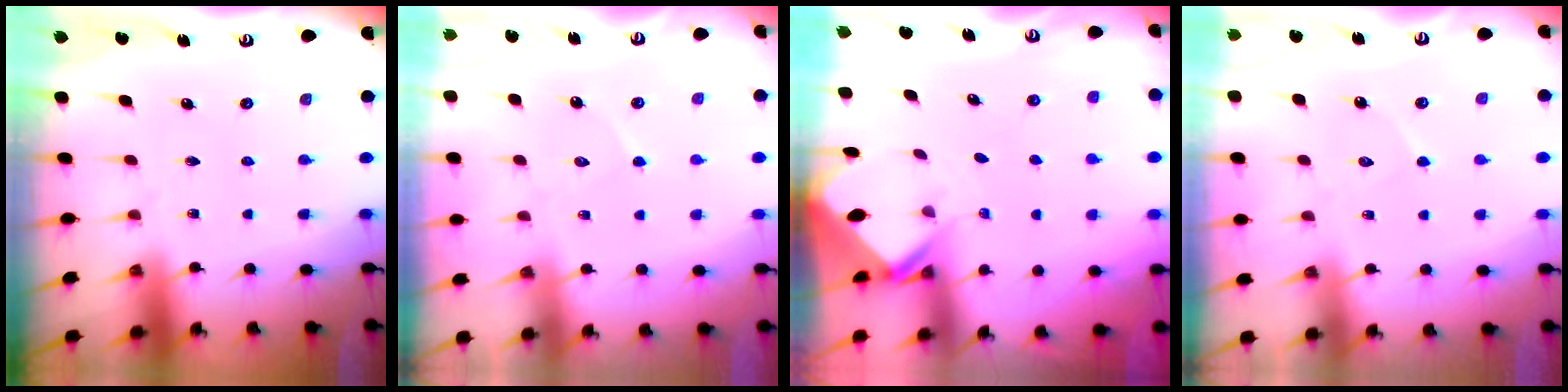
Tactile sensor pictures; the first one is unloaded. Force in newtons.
{"total": 4.5, "press": 4.5, "slide": 0.1}
{"total": 2.5, "press": 2.5, "slide": 0.1}
{"total": 4.1, "press": 4.1, "slide": 0.2}